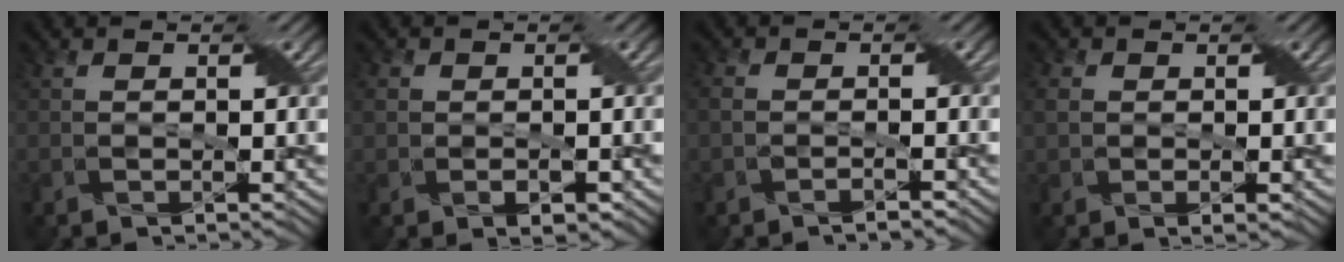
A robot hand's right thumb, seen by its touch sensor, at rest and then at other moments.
{"total": 3.1, "force": [-0.4, 2.5, 1.9], "torque": [-0.037, -0.007, -0.006]}
{"total": 2.1, "force": [-1.2, 1.1, 1.4], "torque": [-0.027, 0.001, -0.023]}
{"total": 2.9, "force": [0.1, 2.1, 2.1], "torque": [-0.042, -0.002, 0.000]}